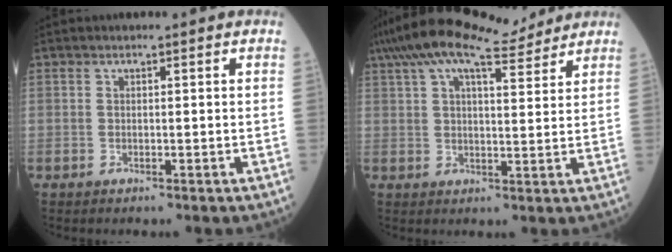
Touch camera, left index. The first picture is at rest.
{"total": 14.8, "force": [12.2, 3.0, 7.8], "torque": [-0.156, 0.045, 0.192]}